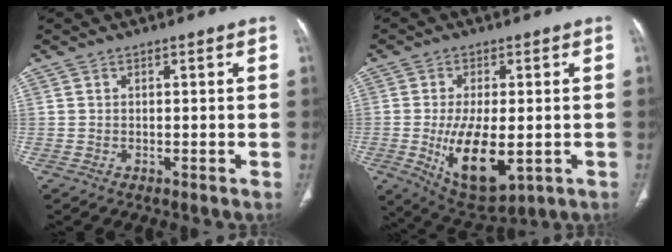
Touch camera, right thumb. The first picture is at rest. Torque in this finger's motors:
{"motor_torque": [-0.21, 1.35, 1.19, 0.08, 0.14]}